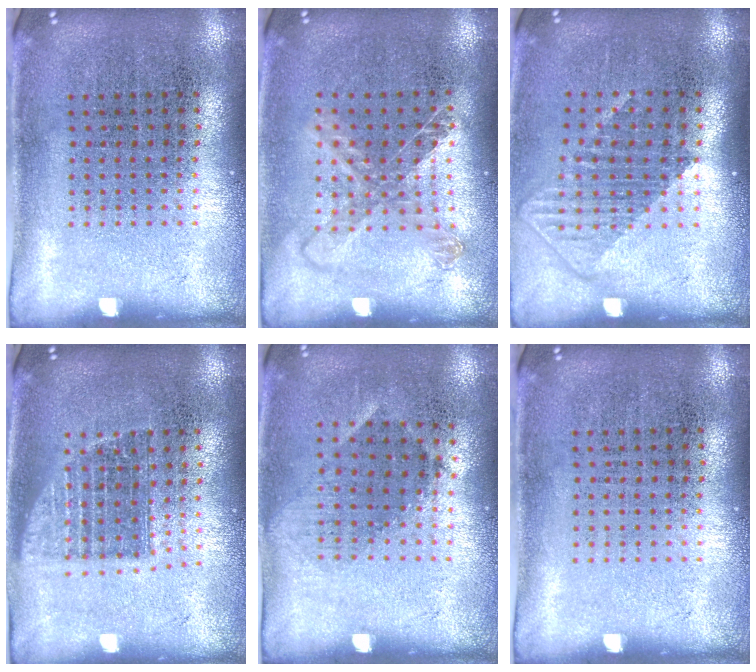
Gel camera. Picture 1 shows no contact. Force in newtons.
{"total": 1.2, "press": 1.0, "slide": 0.6}
{"total": 1.3, "press": 1.0, "slide": 0.8}
{"total": 1.3, "press": 1.0, "slide": 0.8}
{"total": 0.9, "press": 0.7, "slide": 0.5}
{"total": 0.0}